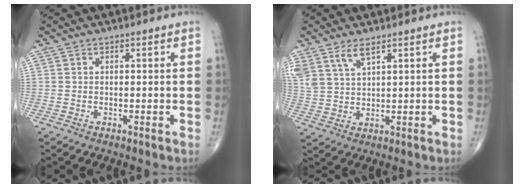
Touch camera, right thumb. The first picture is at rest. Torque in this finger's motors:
{"motor_torque": [0.08, 0.10, 0.56, 0.52, 0.06]}